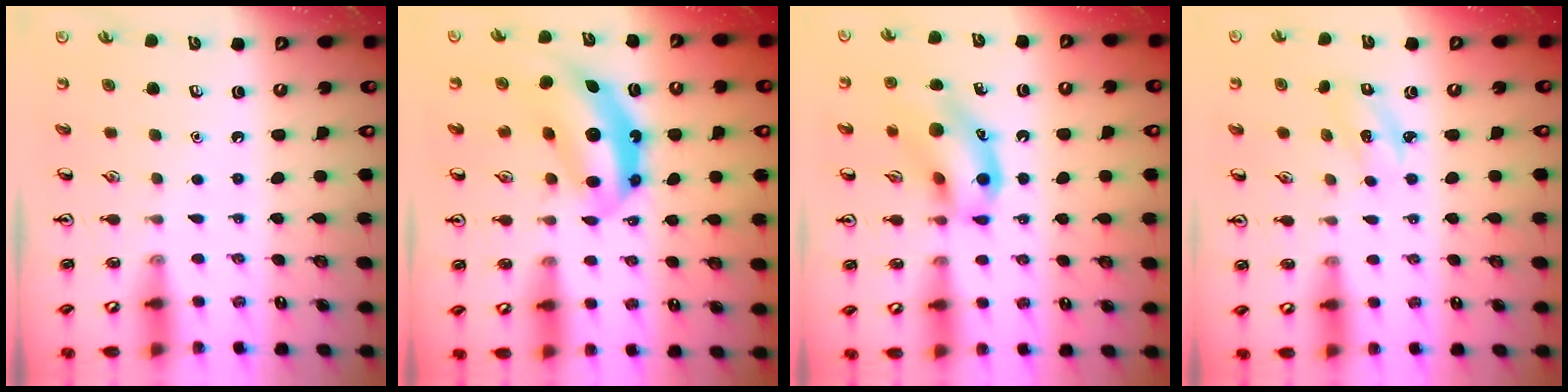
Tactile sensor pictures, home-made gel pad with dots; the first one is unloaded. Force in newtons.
{"total": 9.4, "press": 9.0, "slide": 3.0}
{"total": 14.3, "press": 14.1, "slide": 2.6}
{"total": 2.2, "press": 2.1, "slide": 0.4}